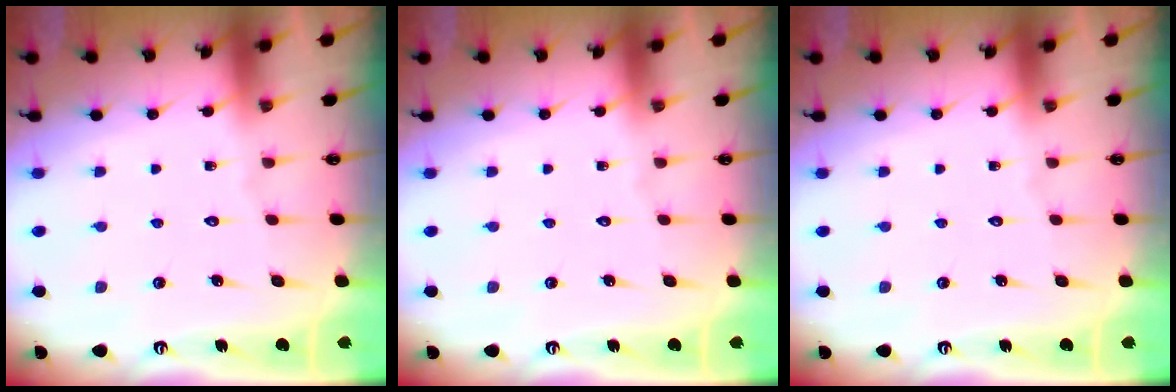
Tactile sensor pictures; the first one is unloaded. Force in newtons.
{"total": 0.0}
{"total": 0.0}